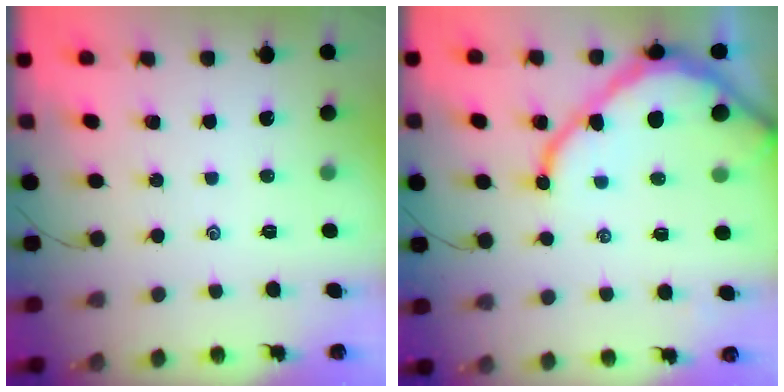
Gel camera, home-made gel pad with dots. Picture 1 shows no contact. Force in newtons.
{"total": 13.2, "press": 13.1, "slide": 1.3}